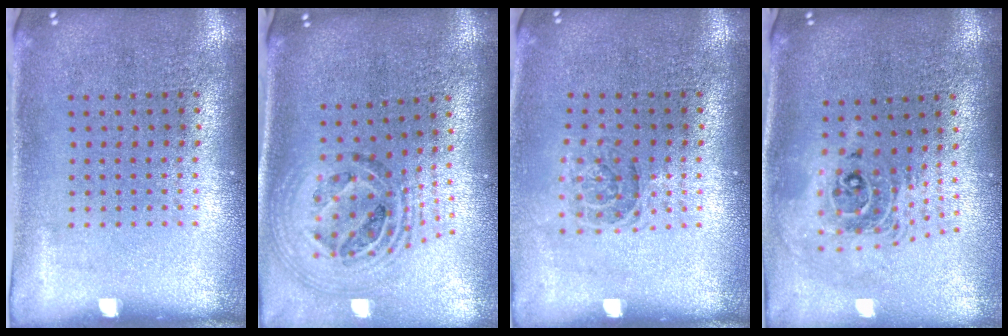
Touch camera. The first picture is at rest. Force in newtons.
{"total": 1.7, "press": 1.4, "slide": 0.9}
{"total": 1.2, "press": 1.1, "slide": 0.5}
{"total": 2.1, "press": 1.6, "slide": 1.4}